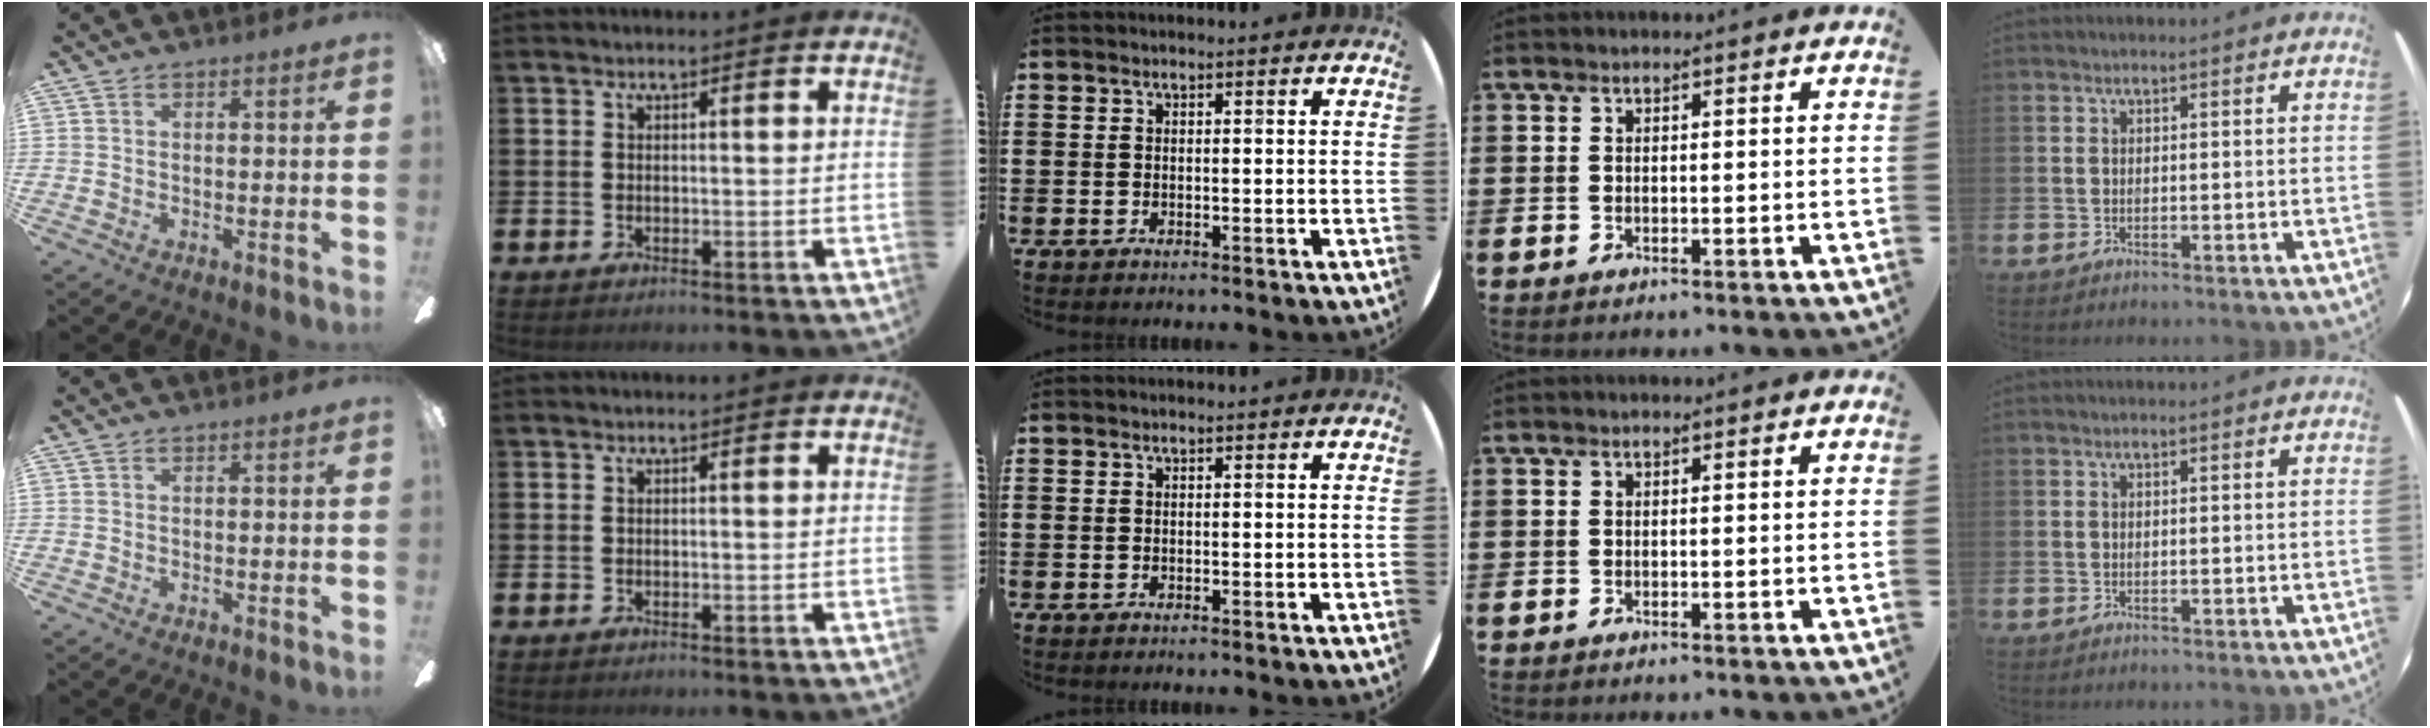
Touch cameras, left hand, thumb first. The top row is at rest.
{}